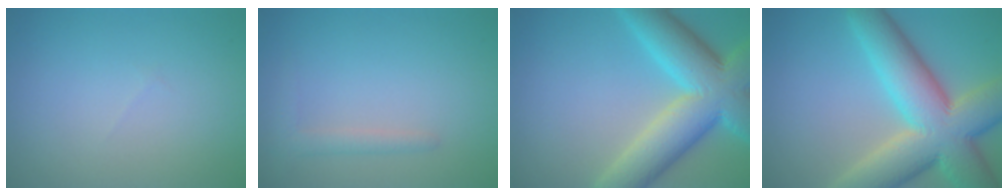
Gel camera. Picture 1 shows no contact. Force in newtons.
{"total": 1.6, "press": 1.6, "slide": 0.1}
{"total": 11.3, "press": 11.3, "slide": 0.5}
{"total": 13.1, "press": 13.1, "slide": 0.4}